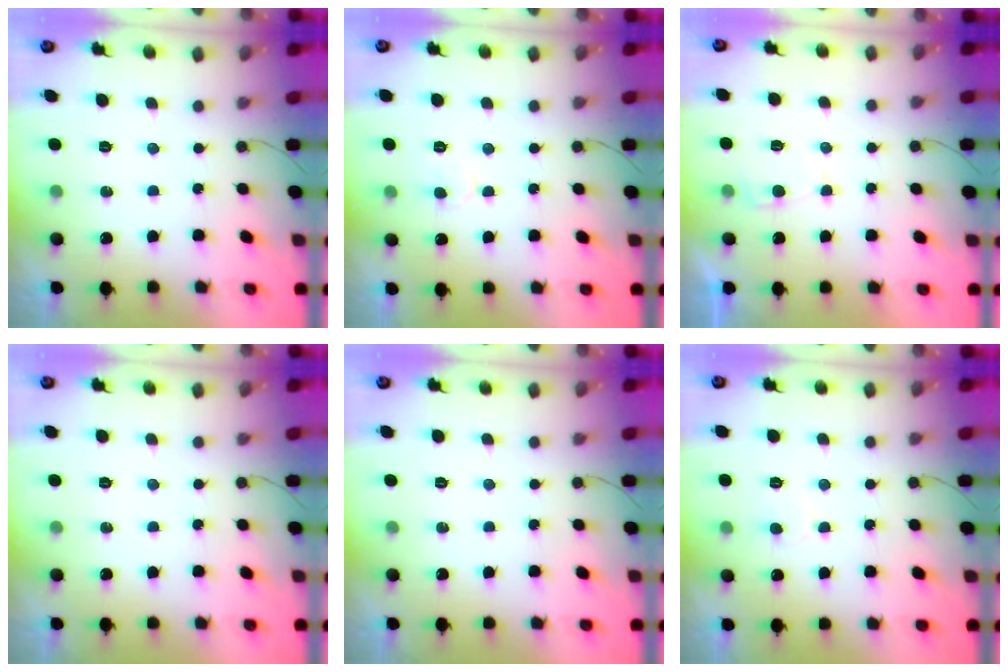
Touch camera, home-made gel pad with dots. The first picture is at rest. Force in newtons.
{"total": 4.5, "press": 4.4, "slide": 0.3}
{"total": 2.0, "press": 2.0, "slide": 0.3}
{"total": 0.0}
{"total": 0.0}
{"total": 4.1, "press": 4.1, "slide": 0.3}